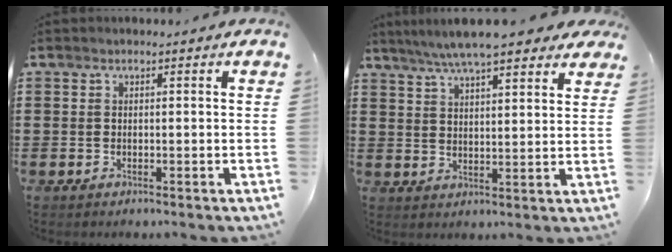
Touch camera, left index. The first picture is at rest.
{"total": 7.1, "force": [6.2, 0.6, 3.5], "torque": [-0.089, -0.013, 0.110]}